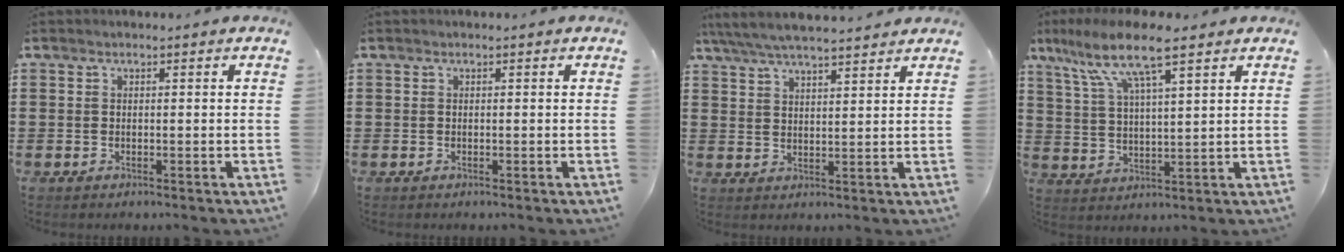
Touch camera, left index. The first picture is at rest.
{"total": 0.0}
{"total": 5.6, "force": [5.0, 0.6, 2.4], "torque": [-0.060, -0.014, 0.090]}
{"total": 9.5, "force": [6.5, 1.5, 6.7], "torque": [-0.148, -0.015, 0.113]}